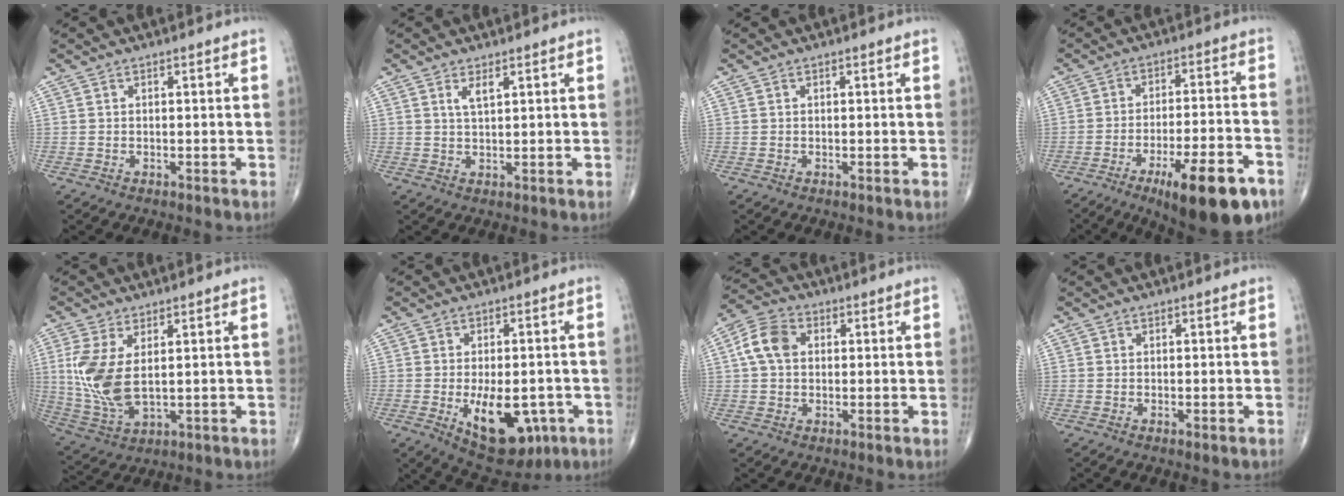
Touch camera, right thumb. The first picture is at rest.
{"total": 2.3, "force": [1.2, 0.7, 1.8], "torque": [-0.036, -0.006, 0.027]}
{"total": 0.0}
{"total": 17.2, "force": [-9.5, 4.8, 13.5], "torque": [-0.171, 0.046, -0.136]}
{"total": 10.8, "force": [1.7, 5.4, 9.2], "torque": [-0.205, -0.014, 0.049]}
{"total": 13.6, "force": [-4.2, 7.2, 10.7], "torque": [-0.137, 0.001, -0.043]}
{"total": 7.1, "force": [1.1, 5.2, 4.7], "torque": [-0.090, 0.017, 0.014]}
{"total": 0.6, "force": [-0.2, 0.1, 0.6], "torque": [-0.011, -0.002, -0.003]}